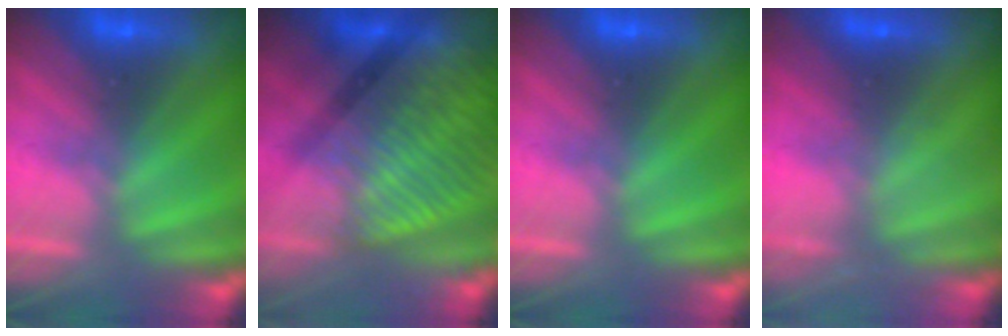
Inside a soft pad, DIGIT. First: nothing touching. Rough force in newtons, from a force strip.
{"total": 3.8}
{"total": 0.0}
{"total": 2.3}